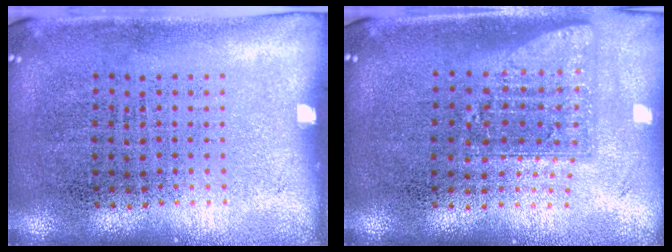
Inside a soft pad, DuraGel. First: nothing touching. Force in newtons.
{"total": 1.6, "press": 1.2, "slide": 1.0}